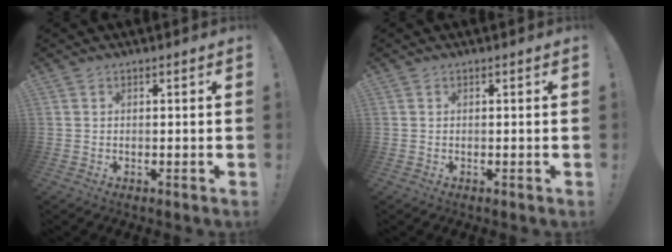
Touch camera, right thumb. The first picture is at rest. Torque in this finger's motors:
{"motor_torque": [0.05, 0.05, -0.01, 0.02, 0.01]}